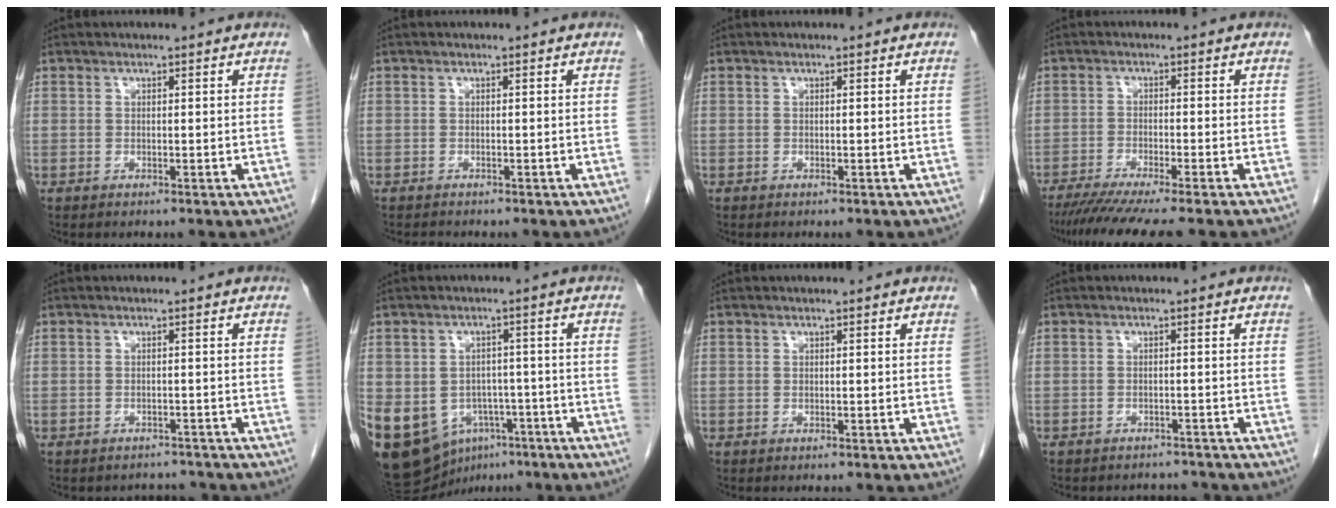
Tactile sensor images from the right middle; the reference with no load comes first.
{"total": 0.8, "force": [-0.8, 0.1, 0.1], "torque": [-0.008, -0.003, -0.013]}
{"total": 0.0}
{"total": 9.0, "force": [-7.5, -0.7, 4.9], "torque": [-0.063, -0.028, -0.118]}
{"total": 3.2, "force": [-3.0, 1.2, -0.4], "torque": [0.005, 0.003, -0.042]}
{"total": 18.6, "force": [-8.6, 13.9, 8.9], "torque": [-0.225, 0.004, -0.114]}
{"total": 0.0}
{"total": 4.7, "force": [-4.5, 1.5, 0.0], "torque": [-0.002, 0.003, -0.055]}